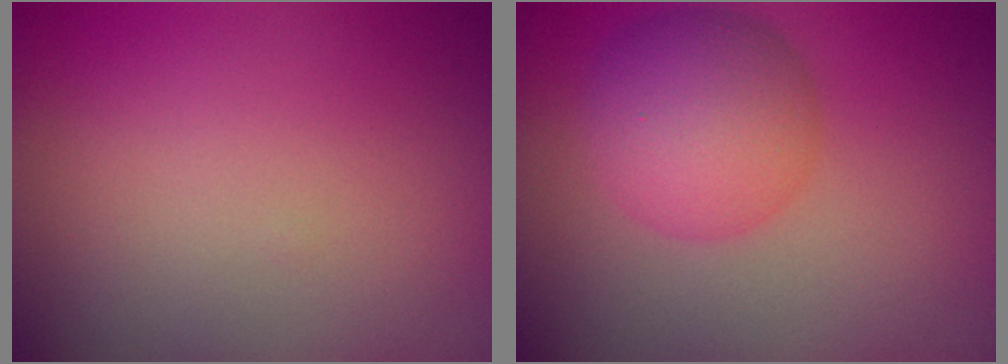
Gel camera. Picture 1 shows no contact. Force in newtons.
{"total": 5.2, "press": 5.2, "slide": 0.1}